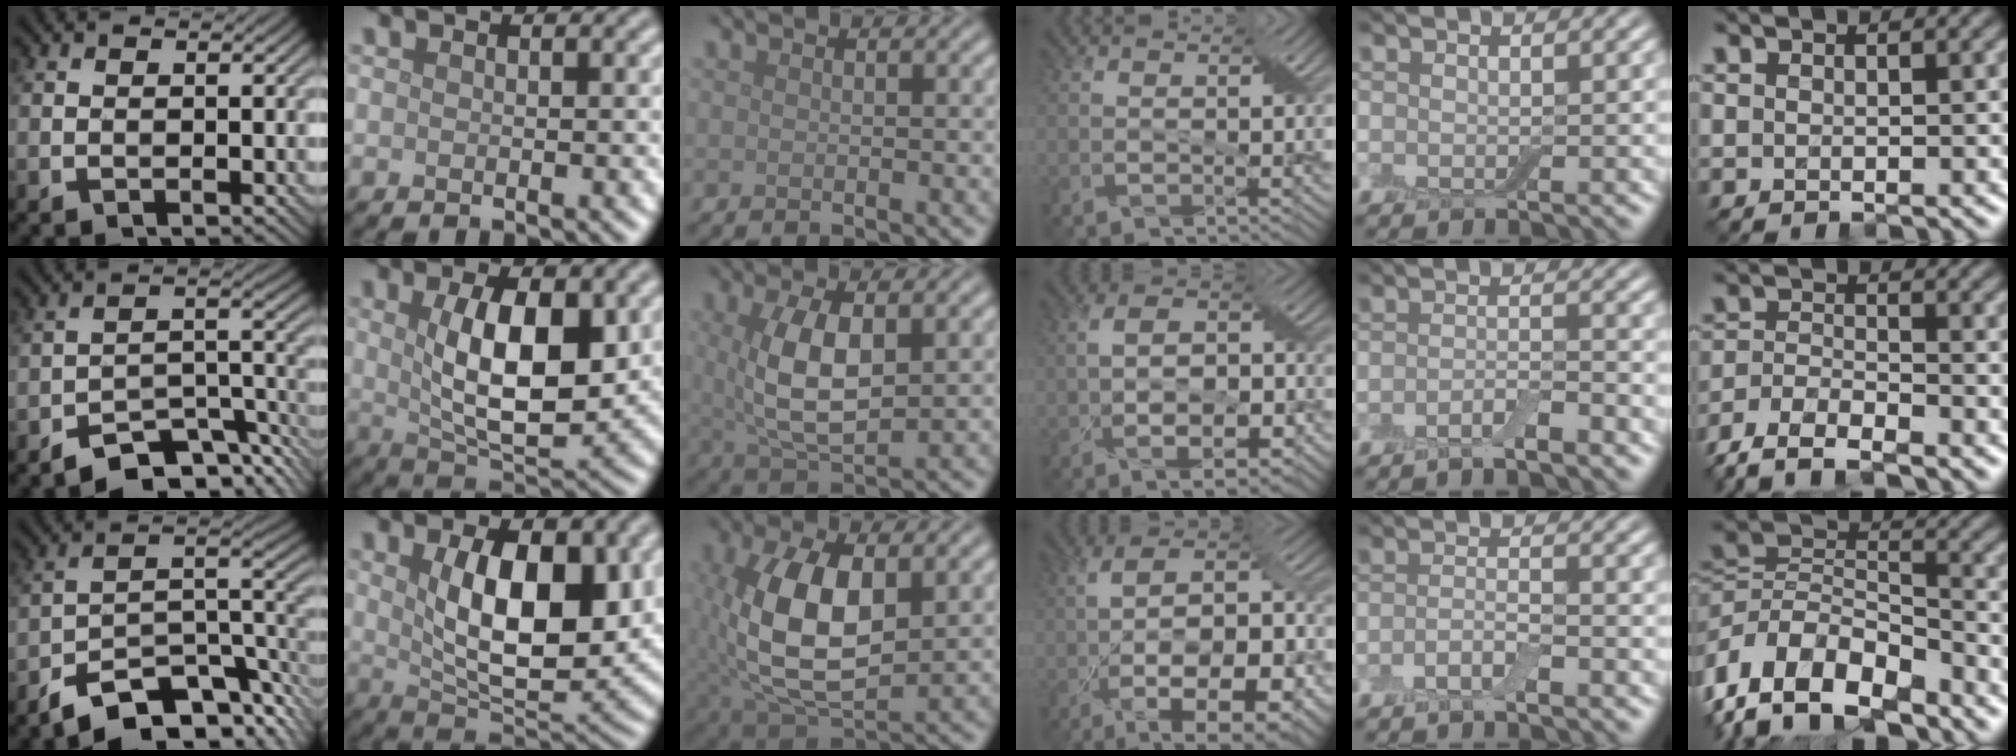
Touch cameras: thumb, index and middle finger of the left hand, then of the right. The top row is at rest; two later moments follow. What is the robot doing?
{"motion": "wrap", "object": "bandage"}